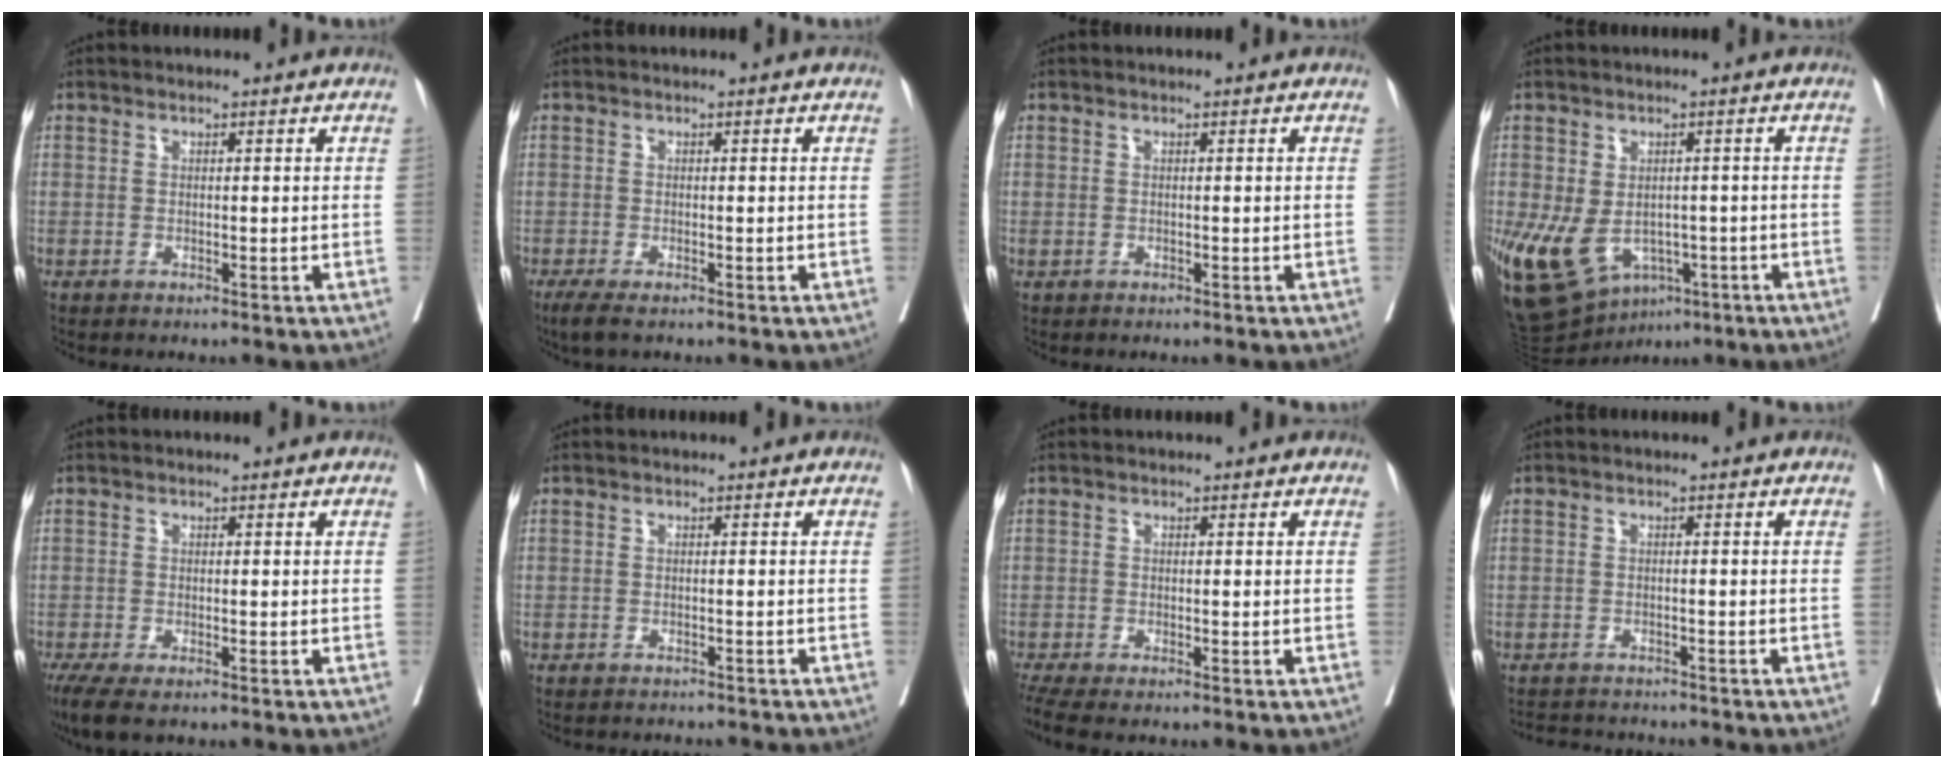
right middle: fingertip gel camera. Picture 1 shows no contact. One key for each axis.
{"total": 2.7, "fx": -1.9, "fy": 0.6, "fz": 1.8, "tx": -0.032, "ty": -0.009, "tz": -0.030}
{"total": 0.0}
{"total": 14.2, "fx": -5.8, "fy": 9.7, "fz": 8.6, "tx": -0.181, "ty": -0.008, "tz": -0.076}
{"total": 5.3, "fx": -3.8, "fy": 1.4, "fz": 3.4, "tx": -0.058, "ty": -0.016, "tz": -0.062}
{"total": 6.3, "fx": -6.1, "fy": 1.0, "fz": 1.5, "tx": -0.012, "ty": -0.006, "tz": -0.071}
{"total": 4.7, "fx": -3.9, "fy": 0.6, "fz": 2.5, "tx": -0.043, "ty": -0.011, "tz": -0.069}
{"total": 5.1, "fx": -5.0, "fy": 1.0, "fz": 0.5, "tx": 0.000, "ty": -0.003, "tz": -0.077}